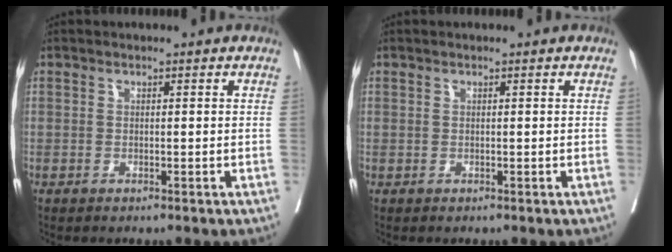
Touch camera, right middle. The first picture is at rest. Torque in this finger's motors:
{"motor_torque": [-0.13, -0.05, -0.01, 0.01]}